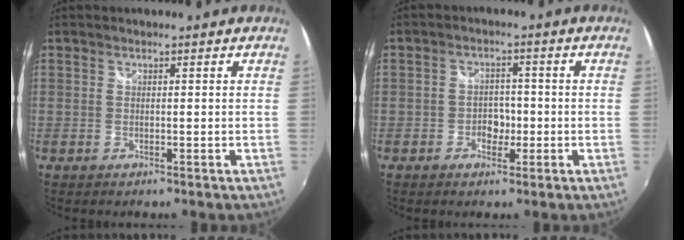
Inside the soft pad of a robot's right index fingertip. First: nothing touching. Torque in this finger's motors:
{"motor_torque": [-0.34, 0.04, -0.07, 0.00]}